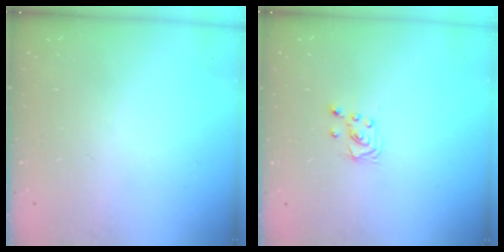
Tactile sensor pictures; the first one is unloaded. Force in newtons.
{"total": 2.0, "press": 2.0, "slide": 0.2}